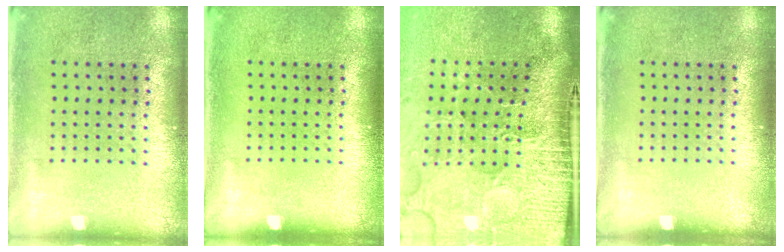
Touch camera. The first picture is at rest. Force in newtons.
{"total": 0.0}
{"total": 5.1, "press": 4.0, "slide": 3.1}
{"total": 0.0}